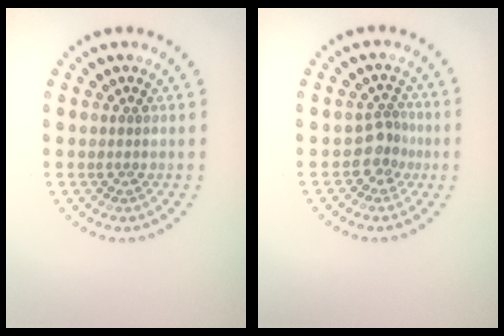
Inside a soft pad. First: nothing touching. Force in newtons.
{"total": 2.3, "press": 1.7, "slide": 1.5}